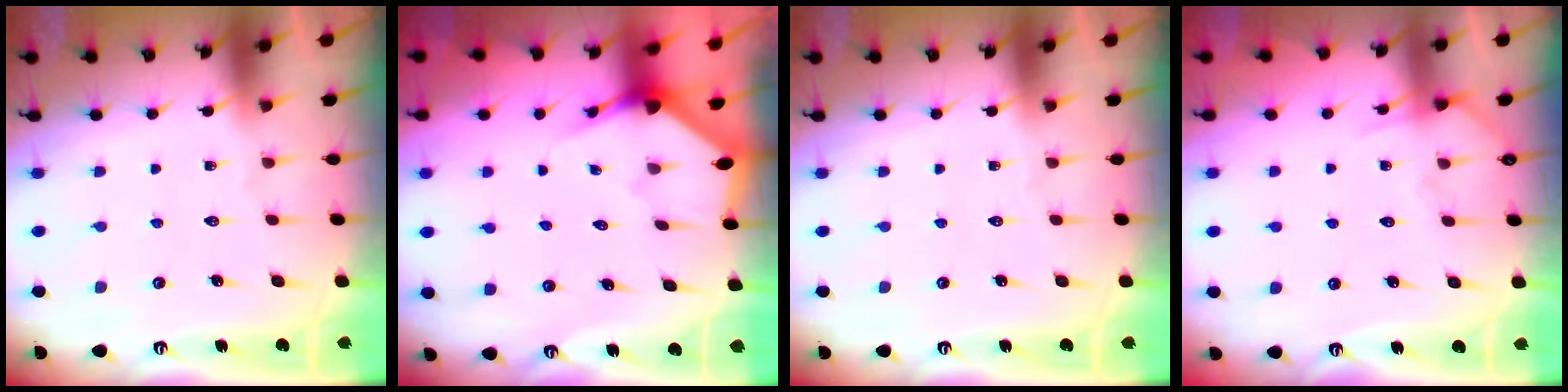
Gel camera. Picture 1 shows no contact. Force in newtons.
{"total": 3.0, "press": 3.0, "slide": 0.2}
{"total": 0.0}
{"total": 6.0, "press": 5.9, "slide": 0.7}